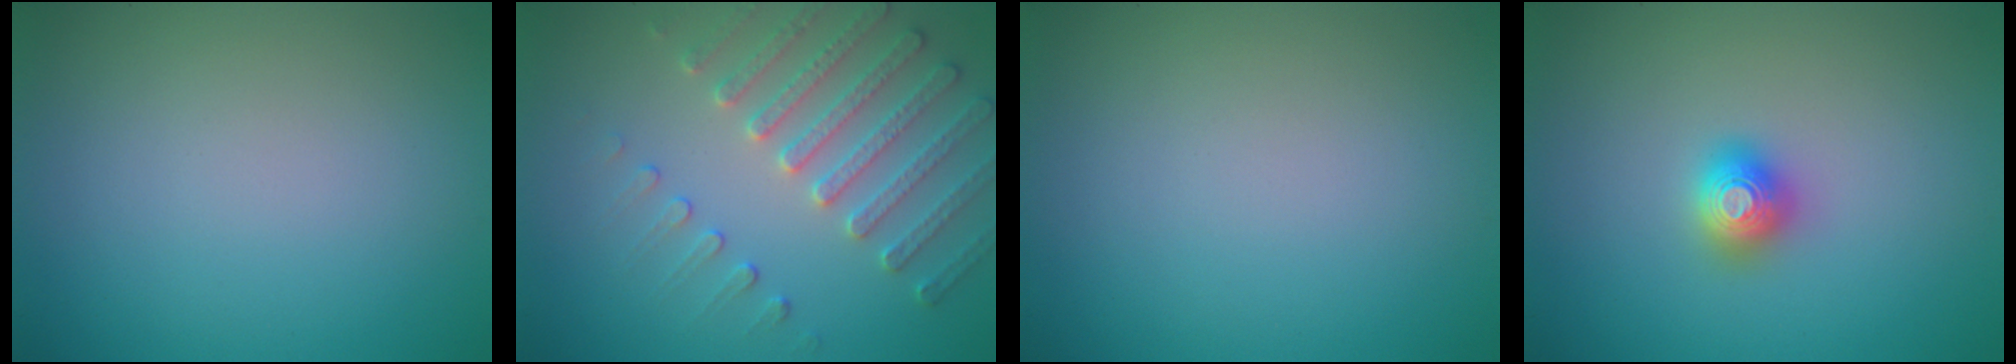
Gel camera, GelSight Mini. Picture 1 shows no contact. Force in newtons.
{"total": 4.0, "press": 3.9, "slide": 0.2}
{"total": 0.0}
{"total": 2.0, "press": 2.0, "slide": 0.1}